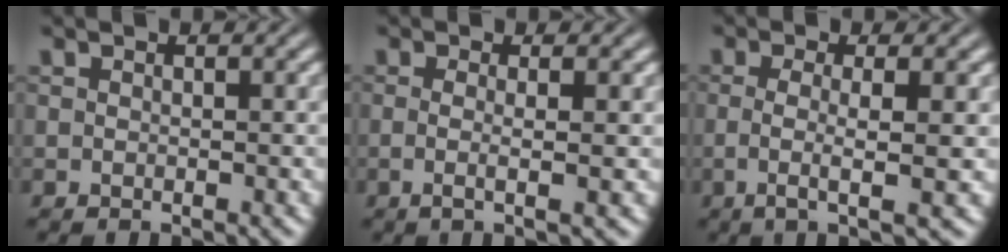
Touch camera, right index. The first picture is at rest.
{"total": 2.1, "force": [-0.4, -1.1, 1.8], "torque": [-0.040, -0.013, -0.002]}
{"total": 3.5, "force": [-0.3, -0.7, 3.5], "torque": [-0.060, -0.013, 0.002]}